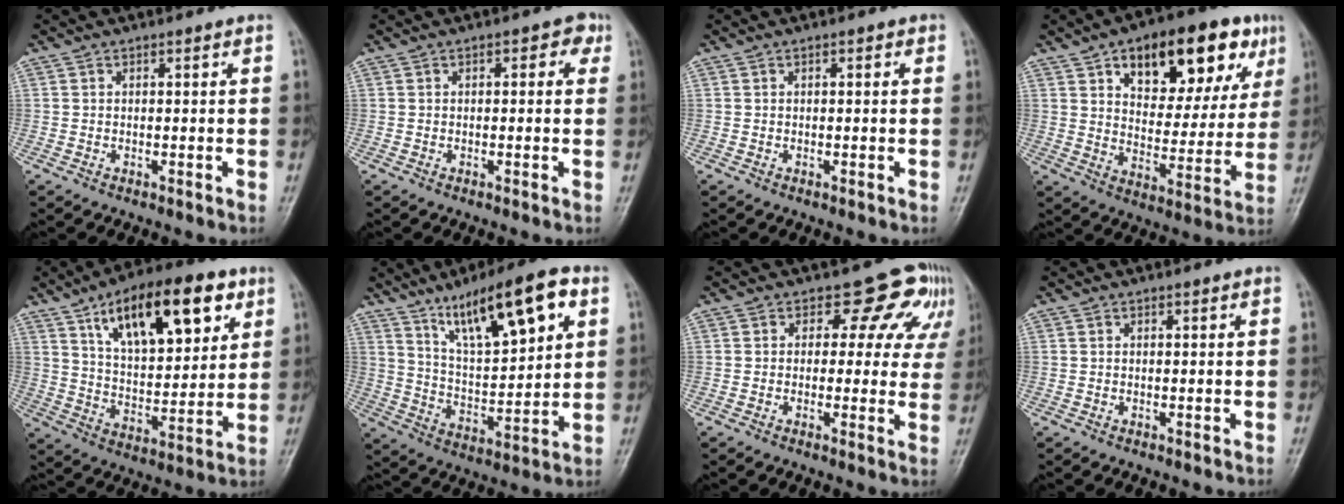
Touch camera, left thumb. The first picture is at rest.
{"total": 2.9, "force": [0.9, 1.6, 2.2], "torque": [-0.006, 0.005, -0.001]}
{"total": 0.6, "force": [0.2, 0.3, 0.5], "torque": [-0.006, 0.002, -0.001]}
{"total": 21.7, "force": [10.5, 10.5, 15.9], "torque": [-0.178, -0.014, 0.156]}
{"total": 20.9, "force": [10.1, 9.2, 15.8], "torque": [-0.206, -0.027, 0.169]}
{"total": 17.7, "force": [9.1, 5.4, 14.1], "torque": [-0.202, -0.030, 0.158]}
{"total": 8.8, "force": [4.4, 6.3, 4.3], "torque": [0.005, -0.009, 0.032]}
{"total": 0.0}